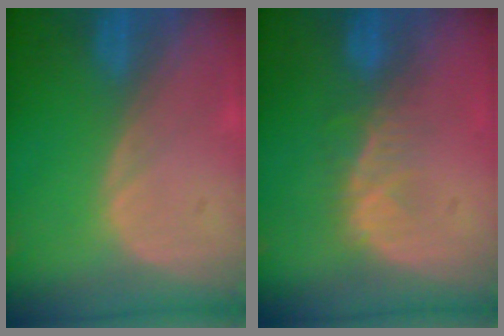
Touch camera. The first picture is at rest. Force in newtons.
{"total": 3.7, "press": 3.3, "slide": 1.6}